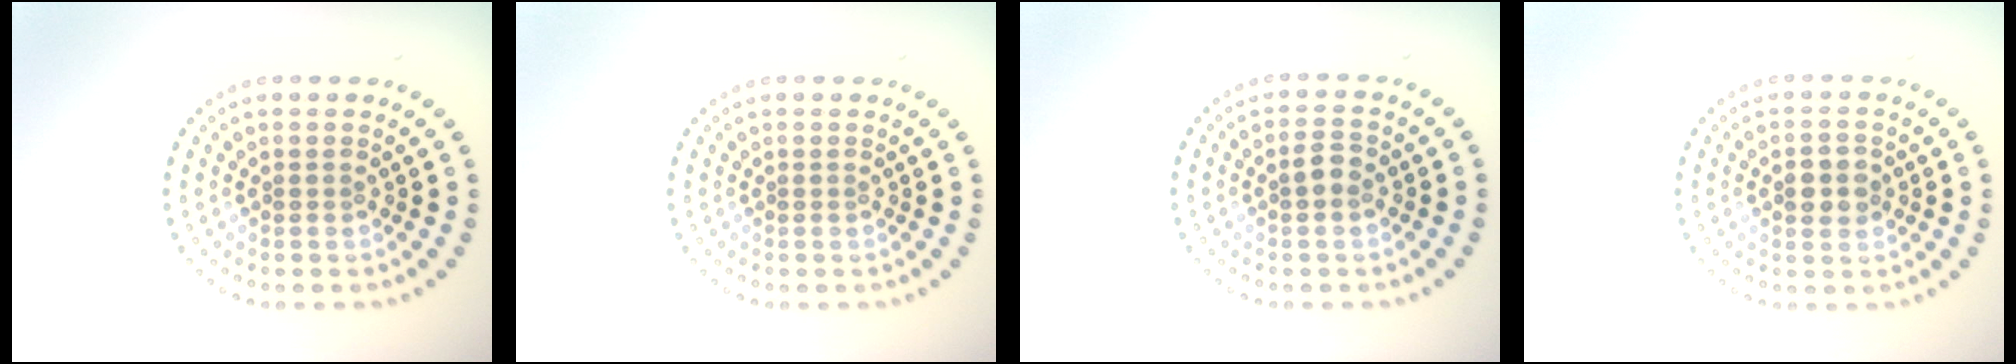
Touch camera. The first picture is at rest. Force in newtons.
{"total": 0.0}
{"total": 1.8, "press": 1.8, "slide": 0.1}
{"total": 2.4, "press": 2.4, "slide": 0.1}